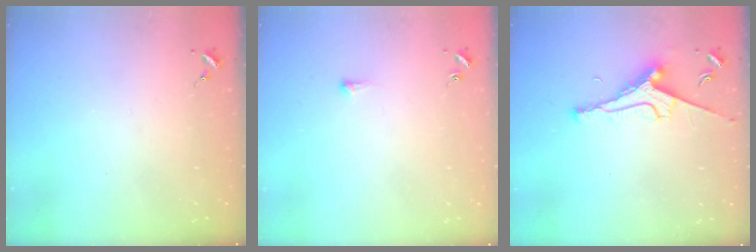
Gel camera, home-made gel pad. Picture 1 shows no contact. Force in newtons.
{"total": 3.4, "press": 3.4, "slide": 0.6}
{"total": 9.1, "press": 9.0, "slide": 1.3}